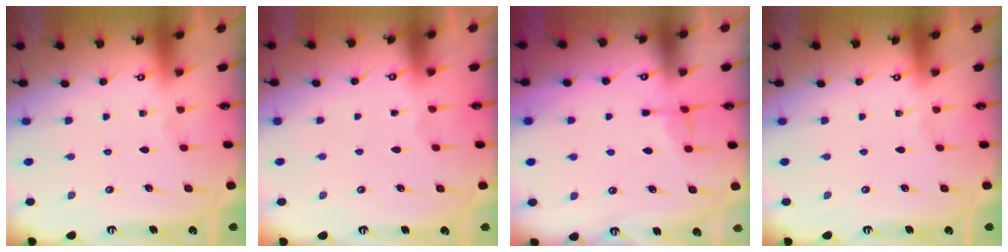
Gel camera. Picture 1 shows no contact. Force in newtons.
{"total": 1.2, "press": 1.2, "slide": 0.1}
{"total": 3.4, "press": 3.4, "slide": 0.7}
{"total": 0.0}